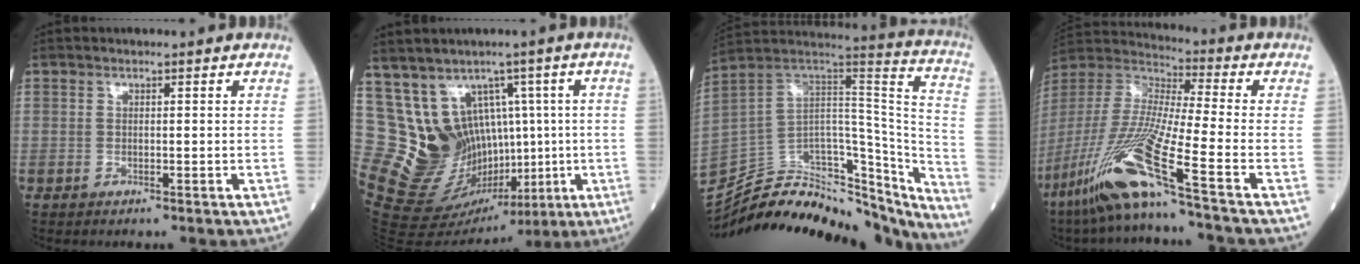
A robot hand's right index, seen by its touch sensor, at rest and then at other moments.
{"total": 15.3, "force": [2.3, 12.2, 9.0], "torque": [-0.170, 0.049, 0.089]}
{"total": 38.1, "force": [-33.7, 10.6, 14.4], "torque": [-0.219, -0.005, -0.465]}
{"total": 17.7, "force": [-10.3, -1.7, 14.4], "torque": [-0.322, -0.046, -0.202]}